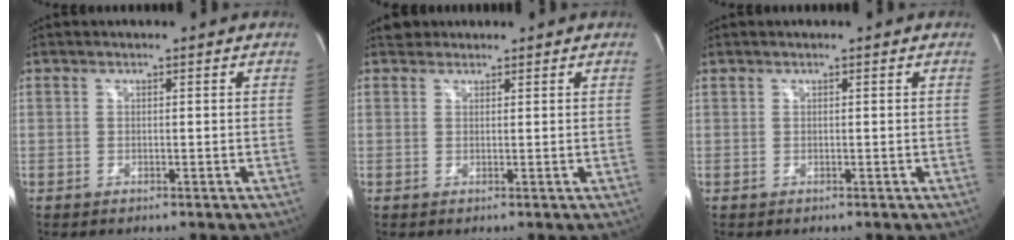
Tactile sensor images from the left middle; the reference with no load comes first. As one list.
[{"total": 1.6, "force": [1.4, 0.8, -0.2], "torque": [0.002, 0.012, 0.019]}, {"total": 0.0}]